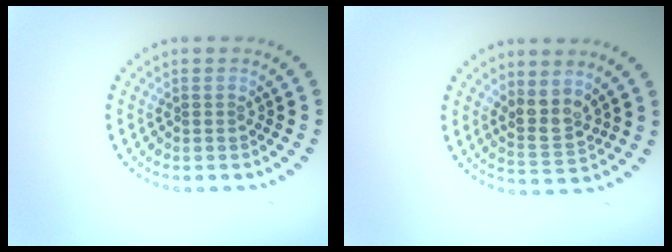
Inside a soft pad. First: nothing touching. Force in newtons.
{"total": 2.5, "press": 2.0, "slide": 1.5}